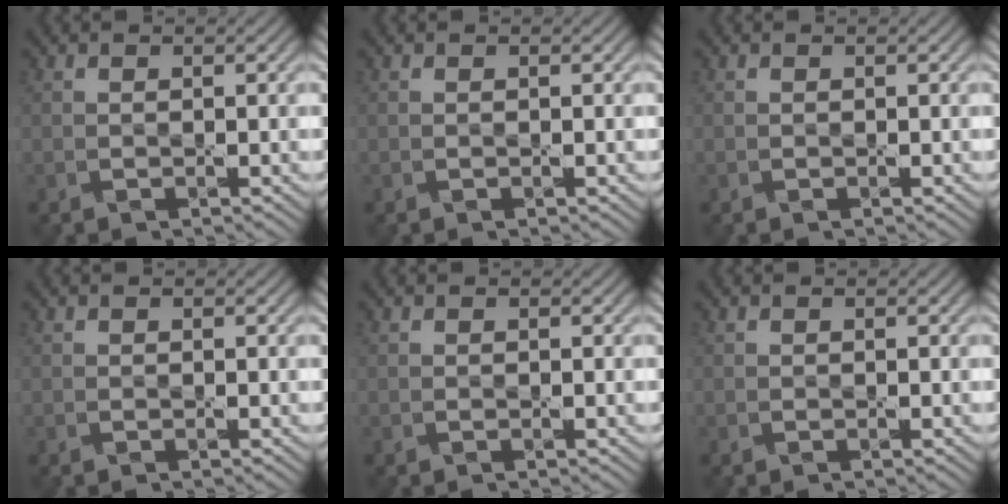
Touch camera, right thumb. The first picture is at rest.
{"total": 0.0}
{"total": 0.0}
{"total": 0.0}
{"total": 0.0}
{"total": 0.0}